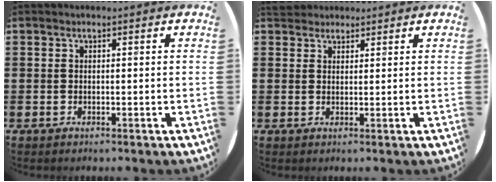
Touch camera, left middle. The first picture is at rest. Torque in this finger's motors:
{"motor_torque": [0.46, -0.41, 0.05, 0.02]}